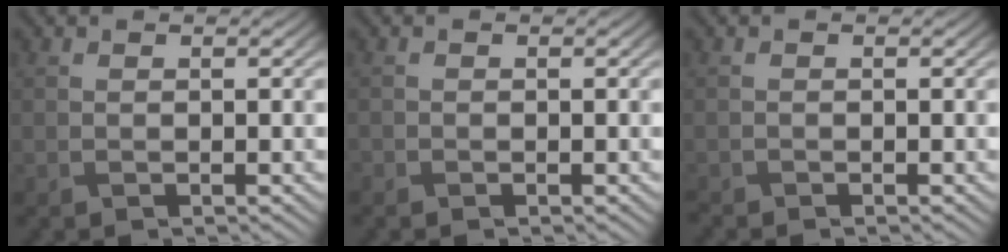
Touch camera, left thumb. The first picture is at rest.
{"total": 0.5, "force": [-0.5, 0.2, 0.0], "torque": [-0.002, -0.003, -0.010]}
{"total": 0.7, "force": [-0.7, 0.0, 0.0], "torque": [0.001, -0.003, -0.015]}